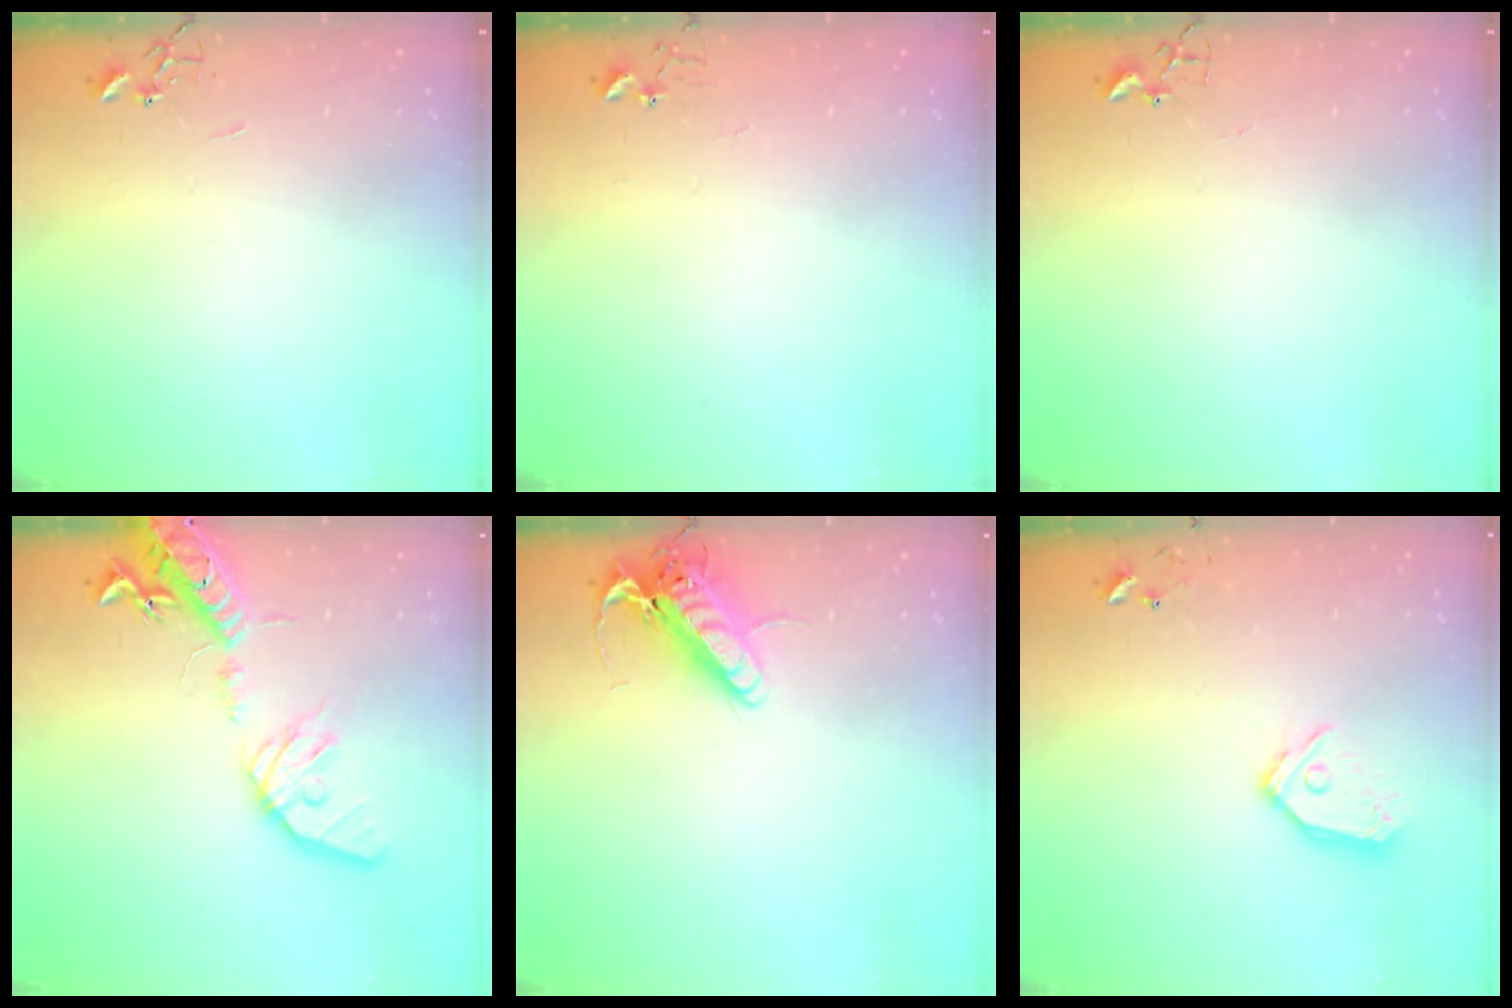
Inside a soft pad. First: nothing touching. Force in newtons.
{"total": 3.9, "press": 3.9, "slide": 0.3}
{"total": 1.8, "press": 1.8, "slide": 0.2}
{"total": 18.6, "press": 18.2, "slide": 3.5}
{"total": 13.8, "press": 13.6, "slide": 2.3}
{"total": 11.6, "press": 11.6, "slide": 1.4}